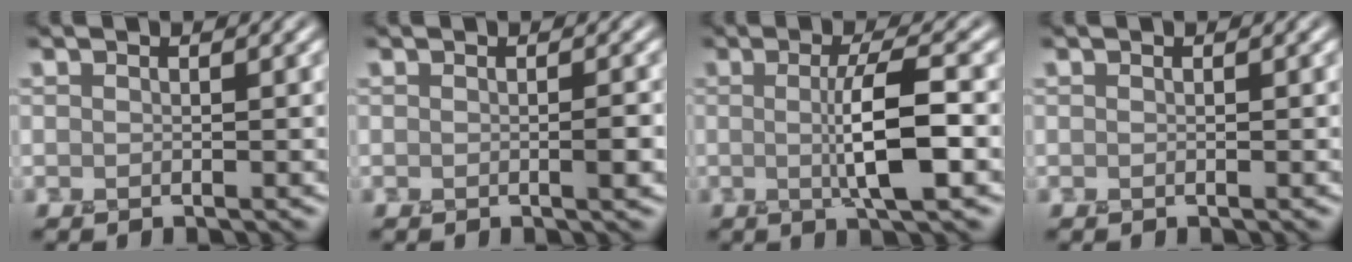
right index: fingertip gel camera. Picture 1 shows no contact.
{"total": 1.3, "force": [-0.2, 0.2, 1.2], "torque": [-0.018, -0.004, -0.004]}
{"total": 5.1, "force": [-0.2, 0.9, 5.0], "torque": [-0.090, 0.001, -0.005]}
{"total": 0.0}